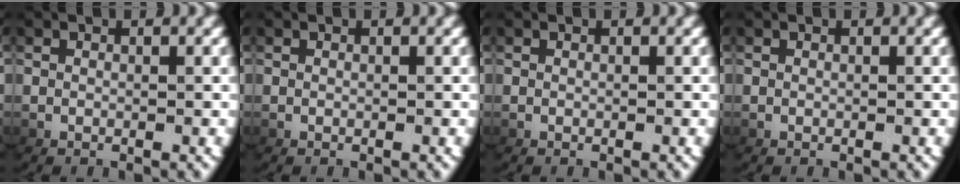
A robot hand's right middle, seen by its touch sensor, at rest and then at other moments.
{"total": 0.0}
{"total": 0.0}
{"total": 0.0}